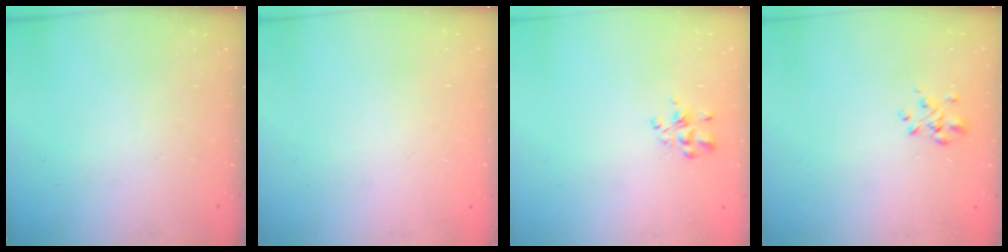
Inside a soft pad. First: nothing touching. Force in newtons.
{"total": 1.9, "press": 1.9, "slide": 0.2}
{"total": 3.2, "press": 3.2, "slide": 0.5}
{"total": 1.9, "press": 1.8, "slide": 0.6}